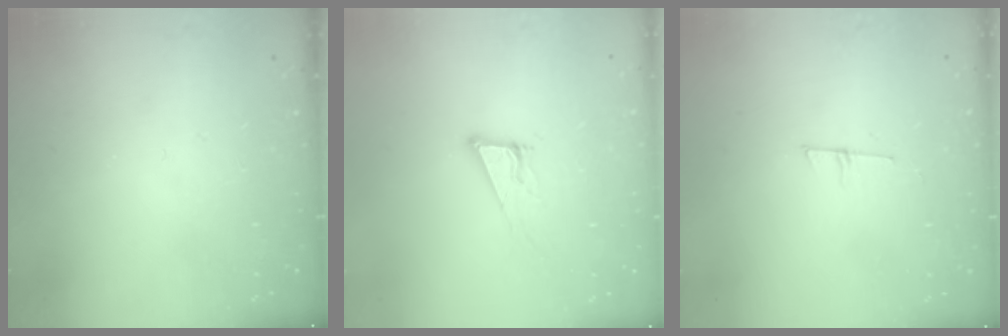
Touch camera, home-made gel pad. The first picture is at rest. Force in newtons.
{"total": 11.3, "press": 10.9, "slide": 3.3}
{"total": 5.3, "press": 4.5, "slide": 2.9}